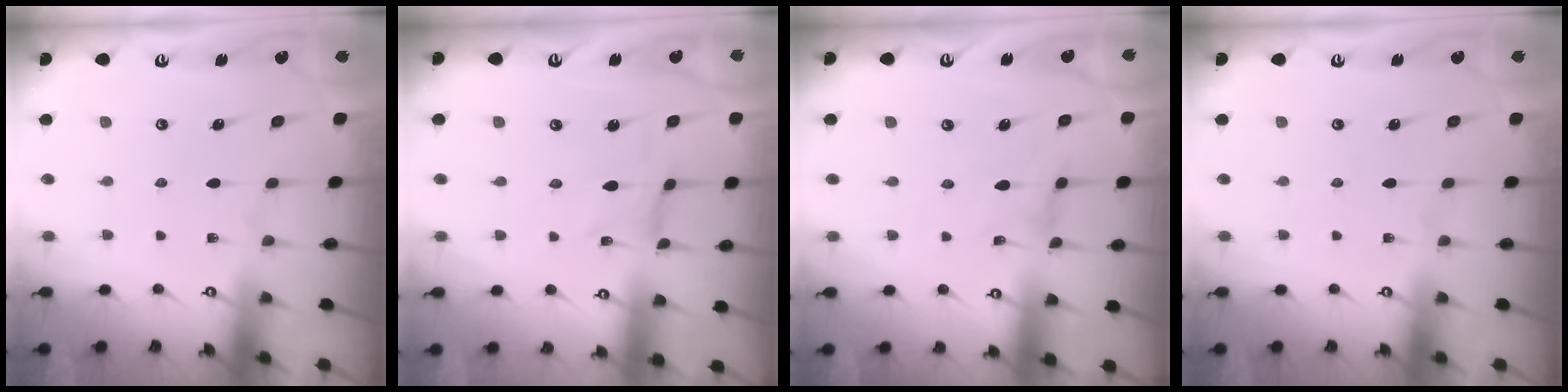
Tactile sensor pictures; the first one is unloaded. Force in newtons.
{"total": 0.0}
{"total": 0.8, "press": 0.8, "slide": 0.3}
{"total": 0.0}